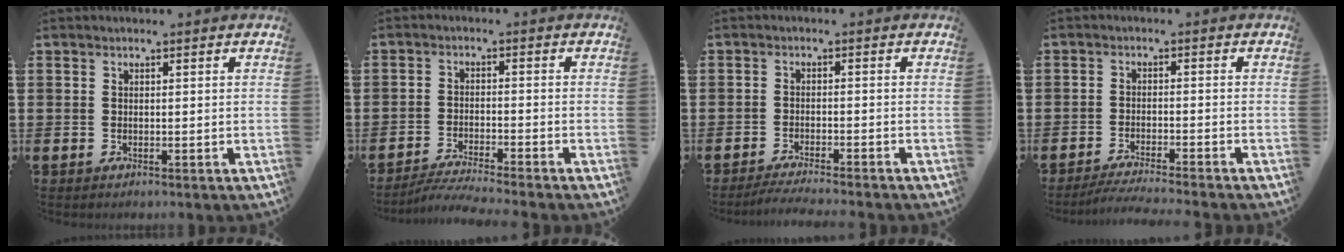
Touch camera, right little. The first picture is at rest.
{"total": 3.2, "force": [-3.0, -0.3, 1.1], "torque": [-0.015, -0.002, -0.059]}
{"total": 2.2, "force": [-2.1, -0.2, 0.8], "torque": [-0.011, 0.004, -0.041]}
{"total": 2.8, "force": [-2.5, -0.3, 1.2], "torque": [-0.017, -0.002, -0.048]}